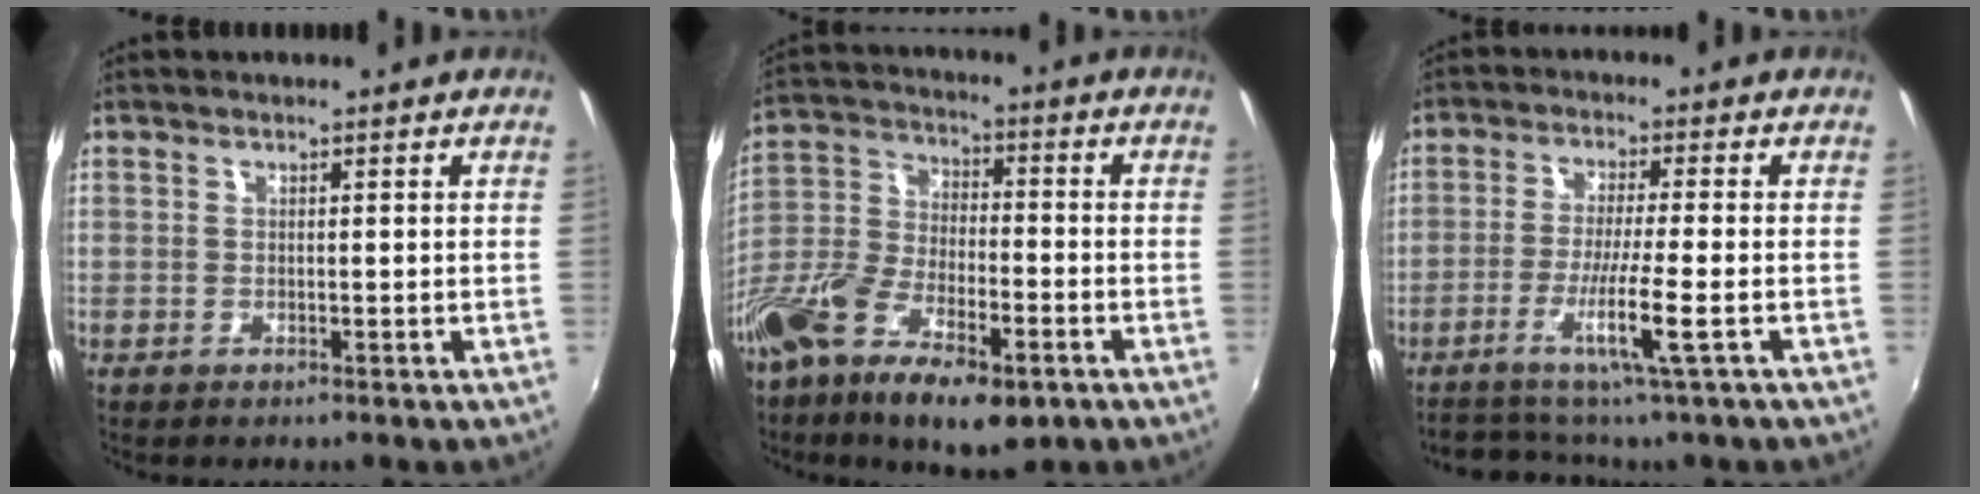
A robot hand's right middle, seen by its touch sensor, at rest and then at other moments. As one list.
[{"total": 18.4, "force": [-10.8, 7.4, 13.0], "torque": [-0.268, -0.037, -0.200]}, {"total": 7.0, "force": [-3.9, -0.2, 5.7], "torque": [-0.120, -0.008, -0.073]}]